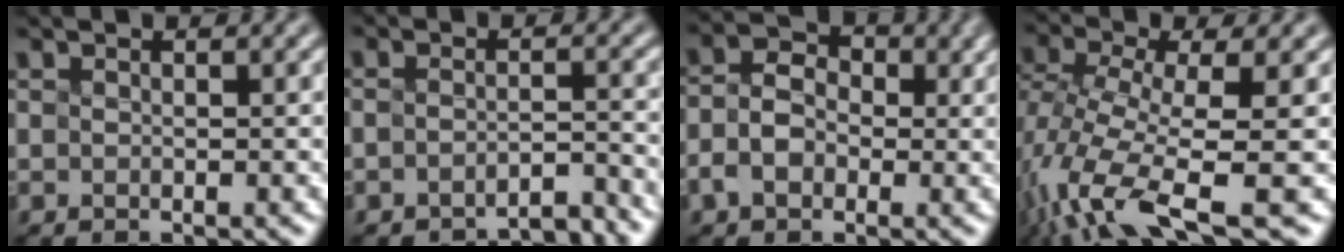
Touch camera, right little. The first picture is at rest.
{"total": 3.8, "force": [-3.7, -0.9, -0.5], "torque": [0.003, -0.007, -0.032]}
{"total": 2.3, "force": [-2.1, 1.0, 0.2], "torque": [-0.027, -0.006, -0.014]}
{"total": 8.1, "force": [-5.6, 1.1, 5.8], "torque": [-0.146, -0.020, -0.076]}